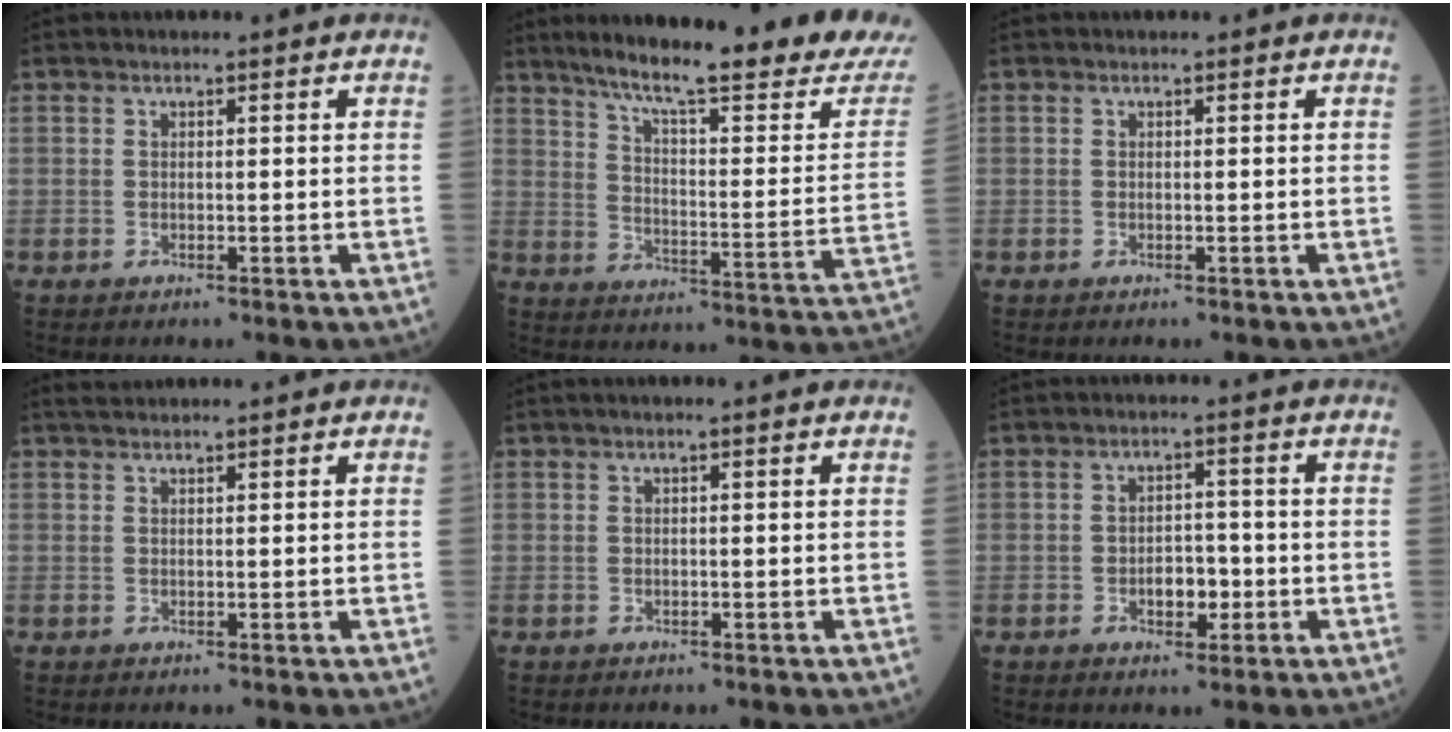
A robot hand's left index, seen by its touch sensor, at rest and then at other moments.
{"total": 24.9, "force": [21.4, 0.7, 12.6], "torque": [-0.188, -0.069, 0.284]}
{"total": 0.0}
{"total": 3.7, "force": [3.4, 0.0, 1.4], "torque": [-0.019, 0.032, 0.056]}
{"total": 1.5, "force": [1.1, -0.2, 1.0], "torque": [-0.017, 0.016, 0.018]}
{"total": 3.8, "force": [-1.1, 2.2, 3.0], "torque": [-0.043, 0.006, -0.015]}